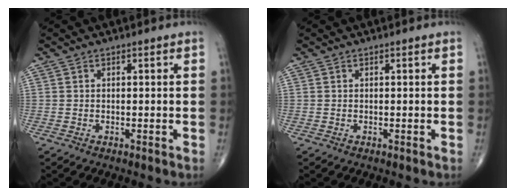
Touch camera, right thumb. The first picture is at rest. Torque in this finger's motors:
{"motor_torque": [0.00, 0.00, 0.00, 0.00, 0.01]}